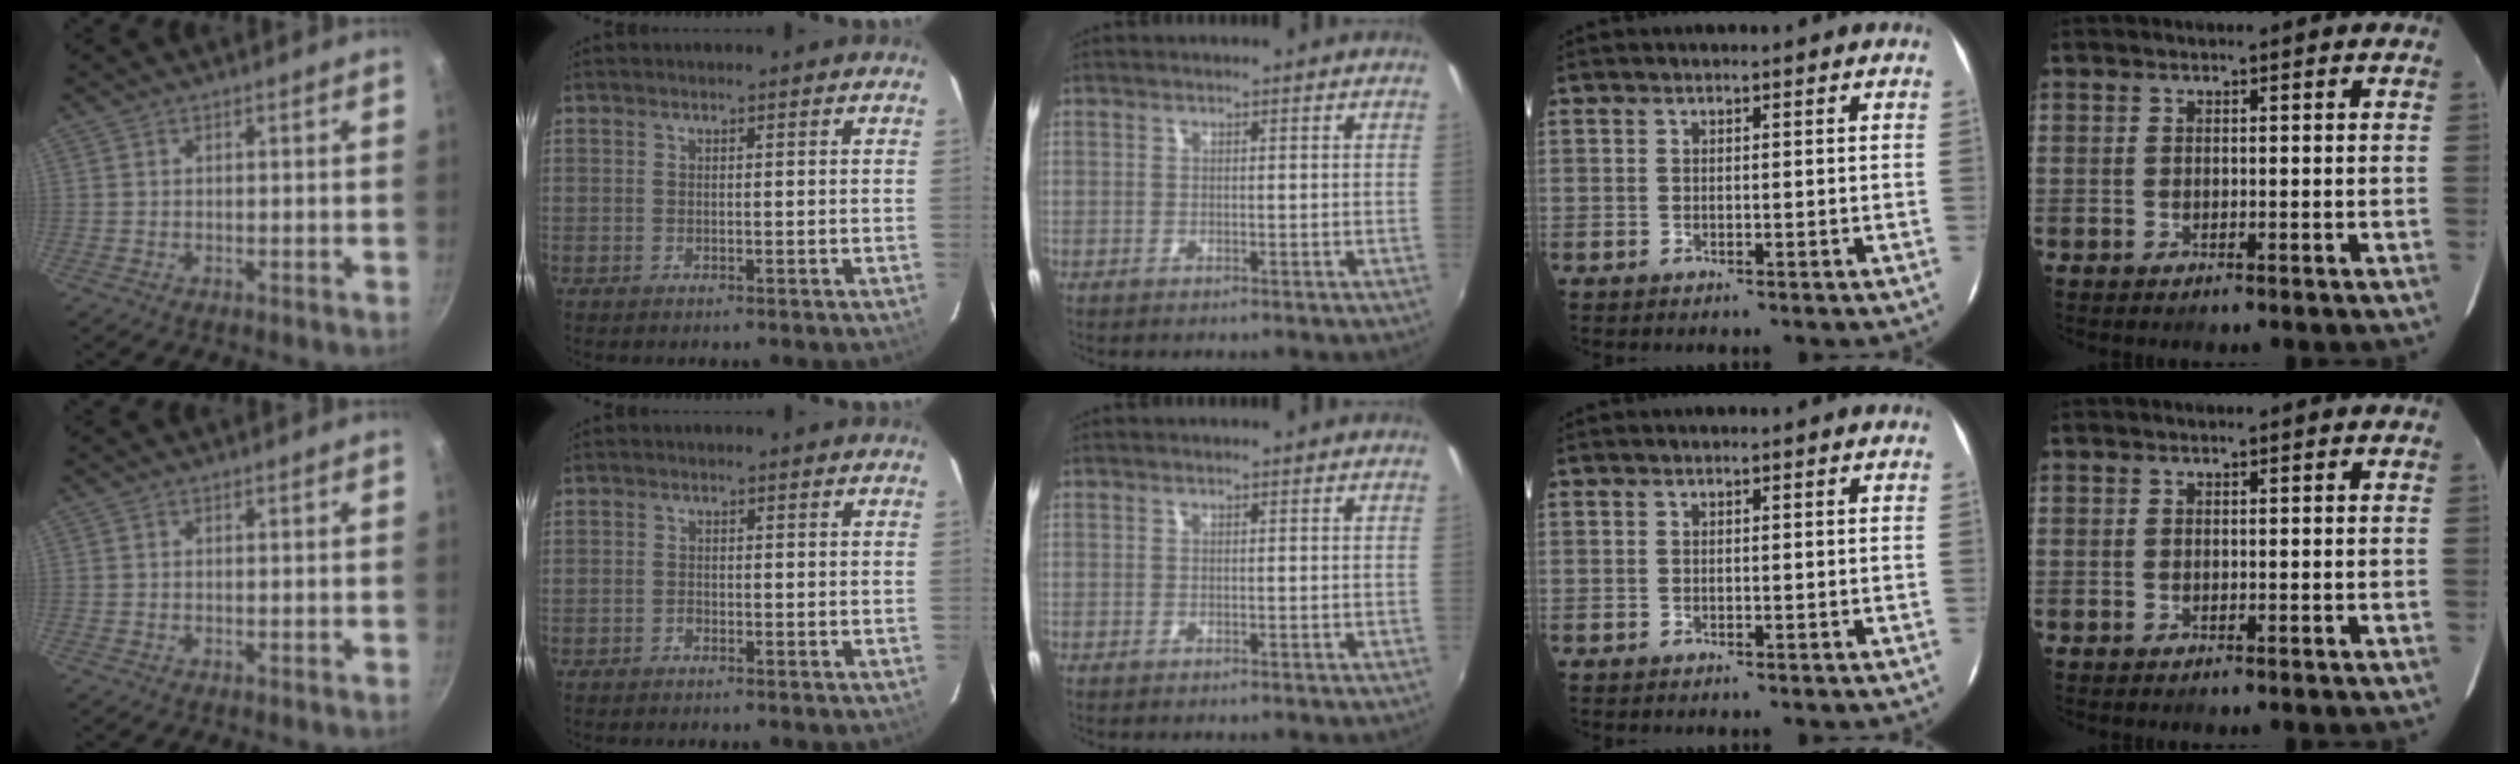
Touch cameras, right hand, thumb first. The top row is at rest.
{"index": {"total": 0.8, "force": [-0.6, 0.5, 0.1], "torque": [-0.001, 0.004, -0.013]}}